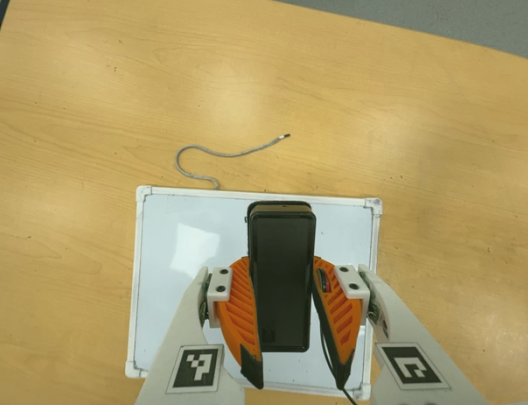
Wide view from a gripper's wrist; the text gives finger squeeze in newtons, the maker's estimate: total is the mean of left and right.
{"total": 7.8, "left": 6.1, "right": 9.6}